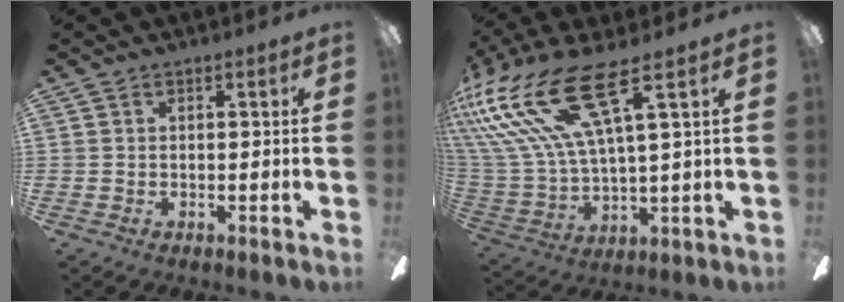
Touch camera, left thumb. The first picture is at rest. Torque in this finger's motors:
{"motor_torque": [0.59, 0.78, 1.81, -1.00, 0.61]}